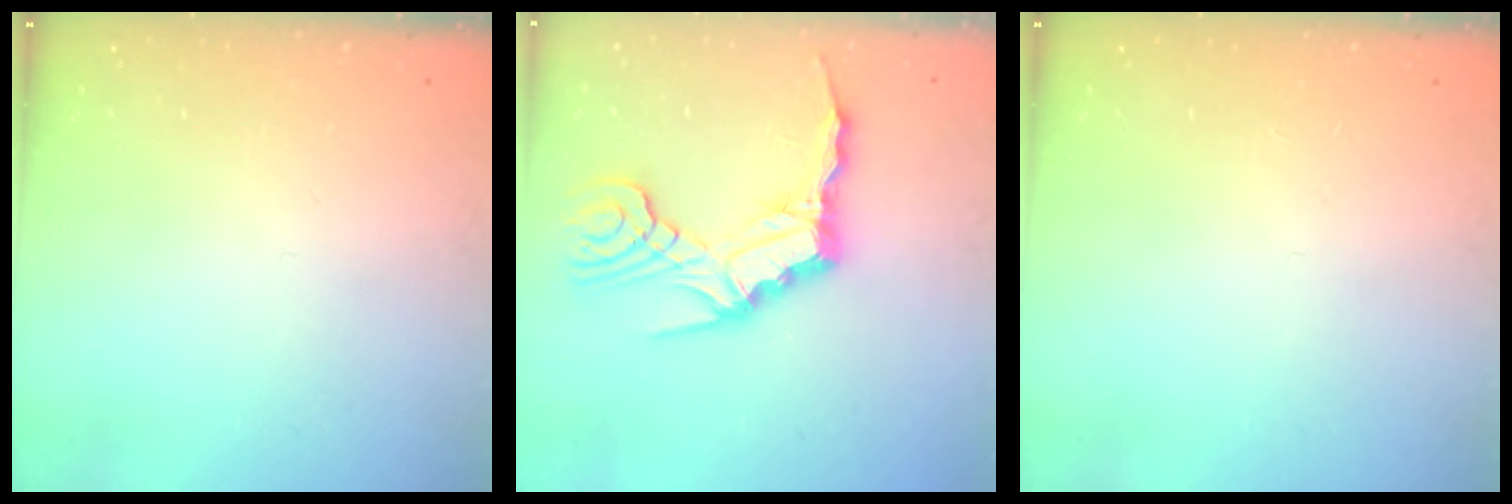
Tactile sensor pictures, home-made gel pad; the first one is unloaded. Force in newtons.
{"total": 12.2, "press": 12.1, "slide": 1.3}
{"total": 0.0}